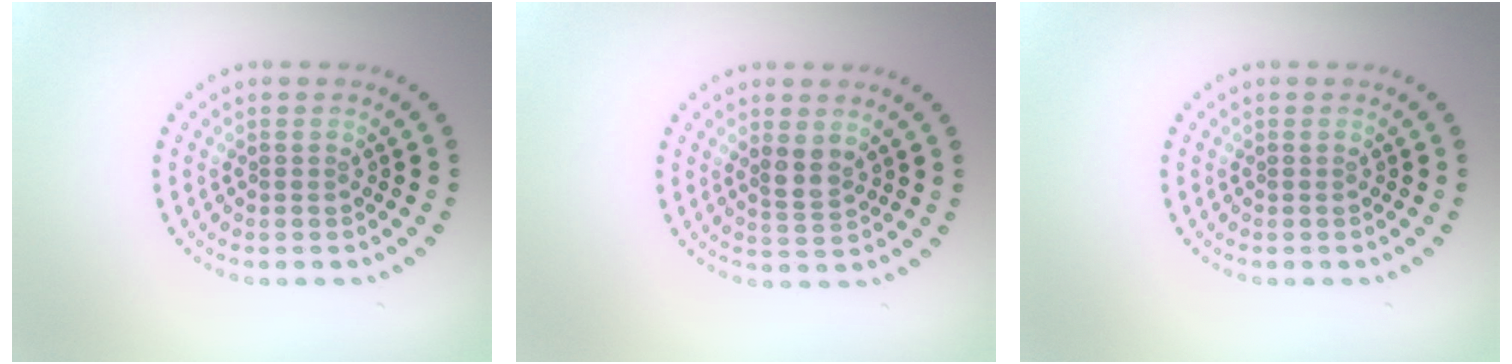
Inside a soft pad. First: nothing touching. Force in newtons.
{"total": 1.9, "press": 1.7, "slide": 0.9}
{"total": 0.0}